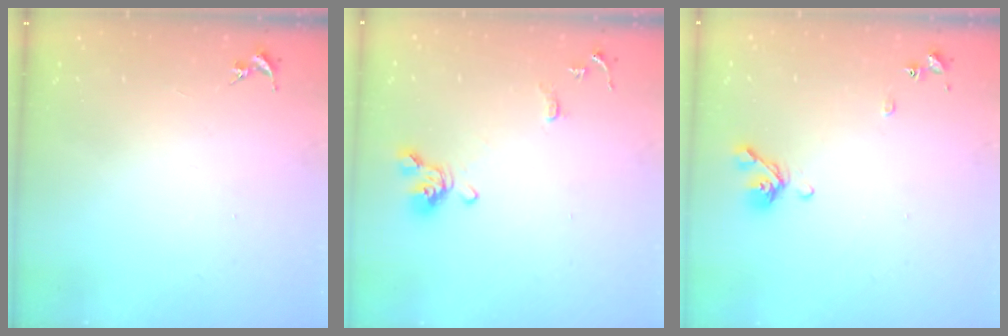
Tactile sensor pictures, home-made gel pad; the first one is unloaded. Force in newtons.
{"total": 11.3, "press": 11.2, "slide": 1.3}
{"total": 8.6, "press": 8.4, "slide": 1.4}